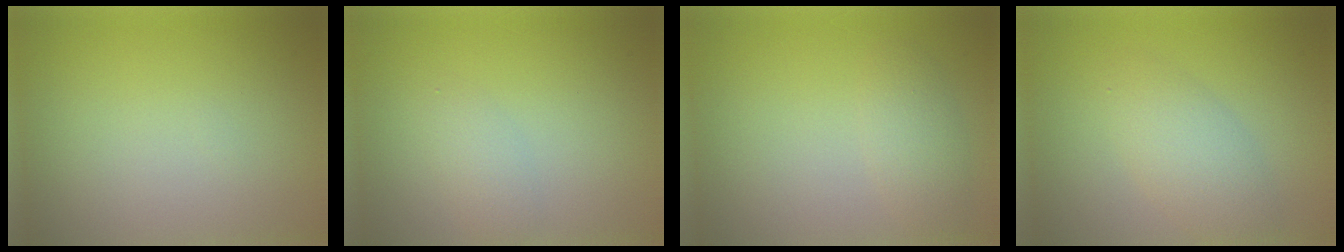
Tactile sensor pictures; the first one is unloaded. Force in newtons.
{"total": 1.6, "press": 1.6, "slide": 0.1}
{"total": 2.0, "press": 2.0, "slide": 0.1}
{"total": 3.4, "press": 3.4, "slide": 0.0}